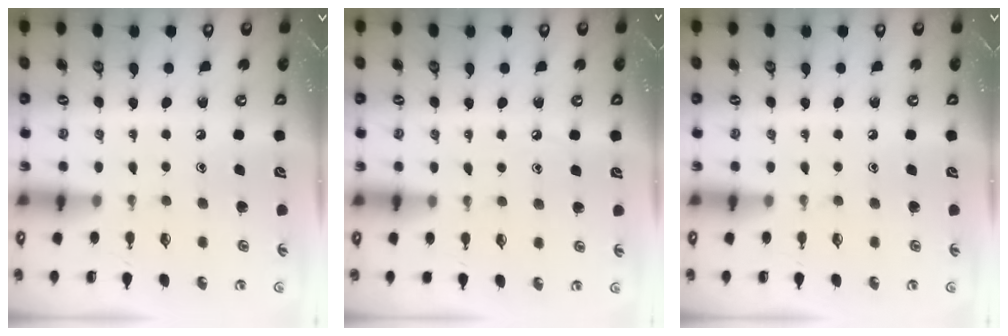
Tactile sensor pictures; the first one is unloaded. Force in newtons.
{"total": 4.7, "press": 4.7, "slide": 0.6}
{"total": 0.0}